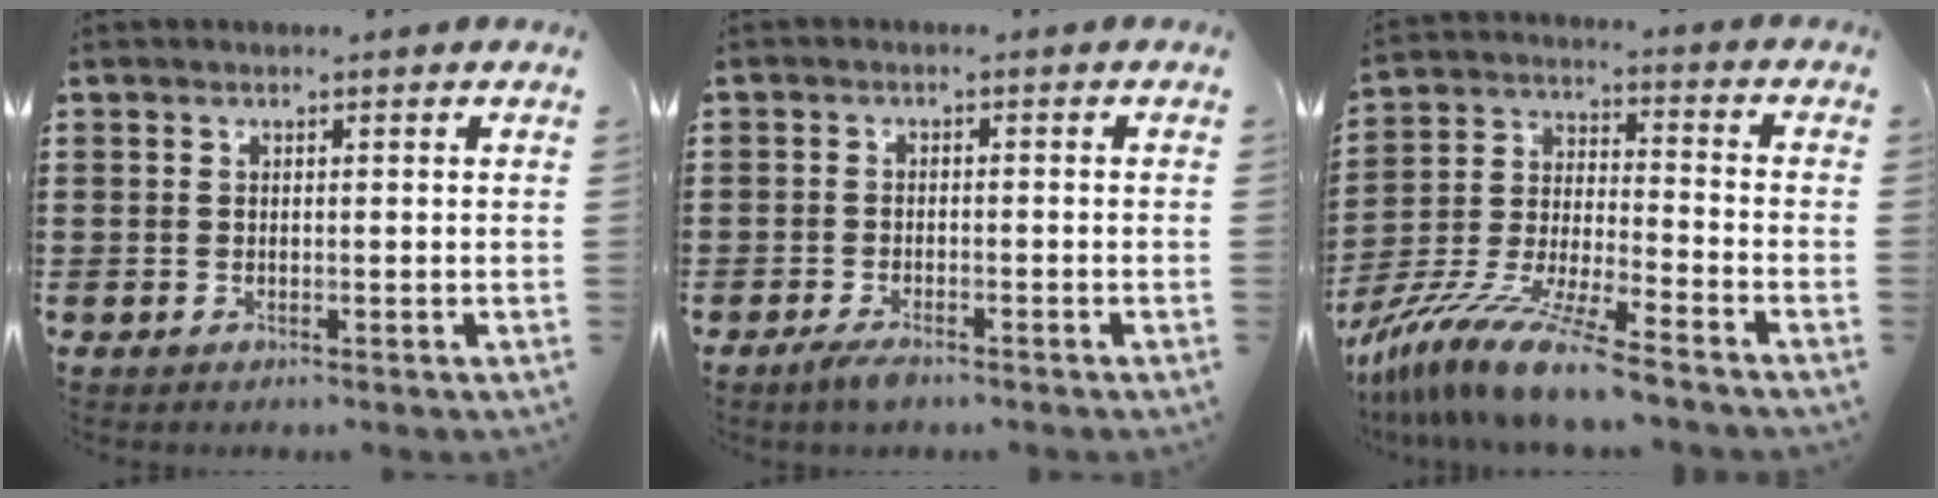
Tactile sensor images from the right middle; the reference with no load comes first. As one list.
[{"total": 2.2, "force": [-1.7, 0.7, 1.2], "torque": [-0.030, 0.000, -0.034]}, {"total": 12.5, "force": [-11.0, 0.0, 5.9], "torque": [-0.119, 0.012, -0.218]}]